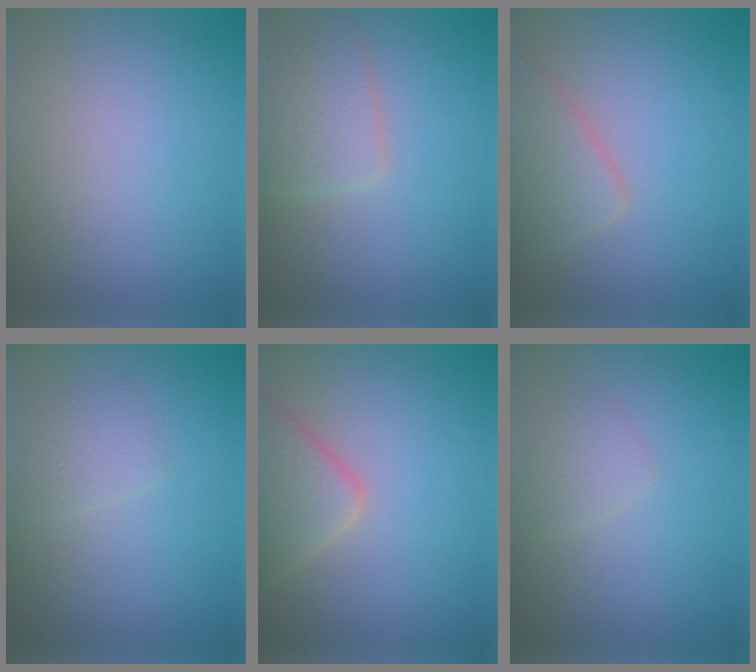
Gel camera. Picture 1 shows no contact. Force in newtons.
{"total": 3.1, "press": 3.1, "slide": 0.2}
{"total": 2.9, "press": 2.9, "slide": 0.2}
{"total": 1.5, "press": 1.5, "slide": 0.2}
{"total": 4.2, "press": 4.2, "slide": 0.3}
{"total": 1.4, "press": 1.4, "slide": 0.1}